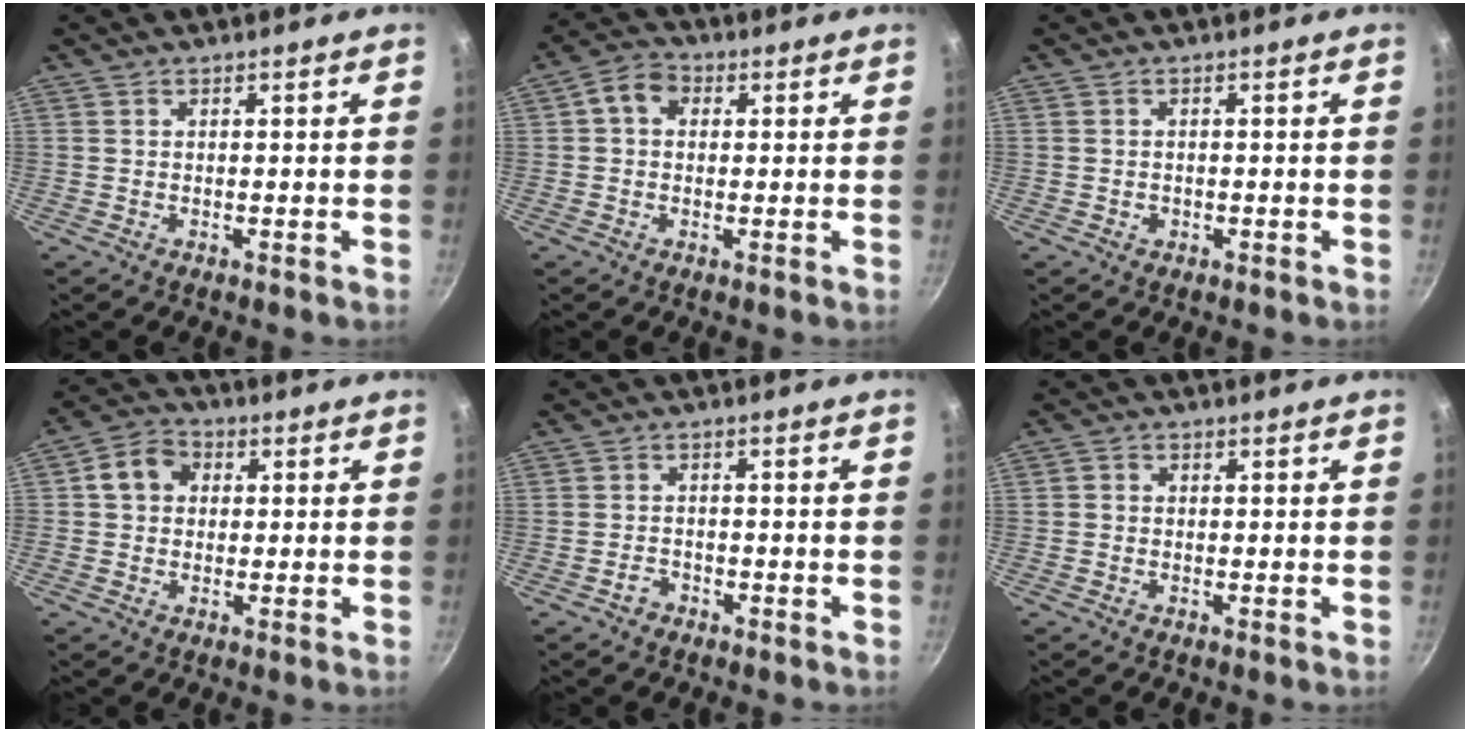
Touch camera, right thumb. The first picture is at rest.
{"total": 5.4, "force": [1.2, 4.1, 3.3], "torque": [-0.046, 0.011, 0.007]}
{"total": 0.9, "force": [-0.3, 0.8, 0.4], "torque": [-0.005, 0.001, -0.004]}
{"total": 6.7, "force": [1.2, 5.6, 3.4], "torque": [-0.035, 0.013, 0.004]}
{"total": 2.0, "force": [-1.4, 1.3, 0.6], "torque": [-0.003, 0.018, -0.021]}
{"total": 1.4, "force": [-0.2, 1.3, 0.6], "torque": [-0.008, 0.004, -0.006]}